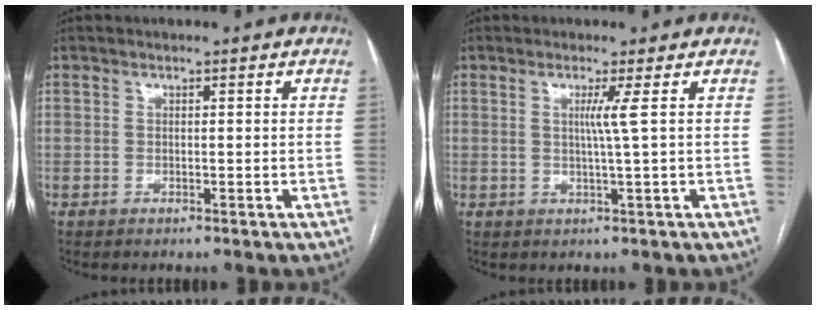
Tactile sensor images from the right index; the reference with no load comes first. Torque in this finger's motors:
{"motor_torque": [0.32, -0.03, 0.11, 0.06]}